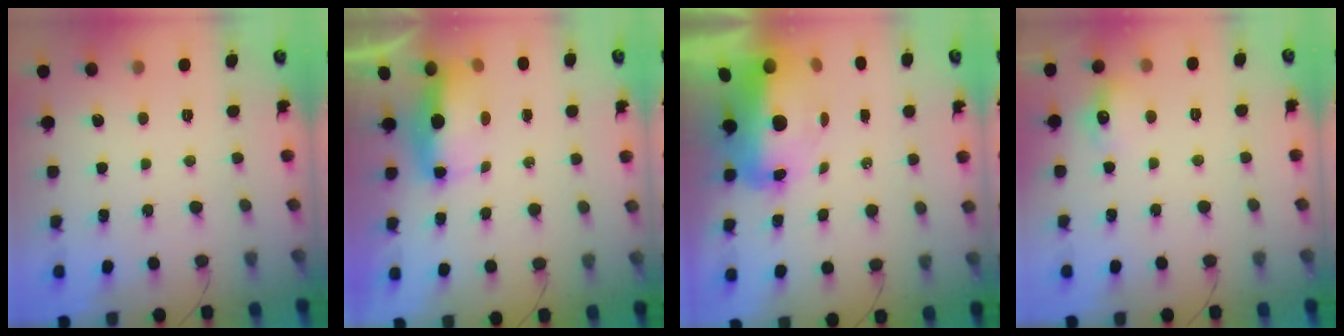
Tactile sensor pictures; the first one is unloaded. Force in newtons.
{"total": 6.0, "press": 5.9, "slide": 1.0}
{"total": 14.6, "press": 10.5, "slide": 10.1}
{"total": 7.2, "press": 7.0, "slide": 1.6}